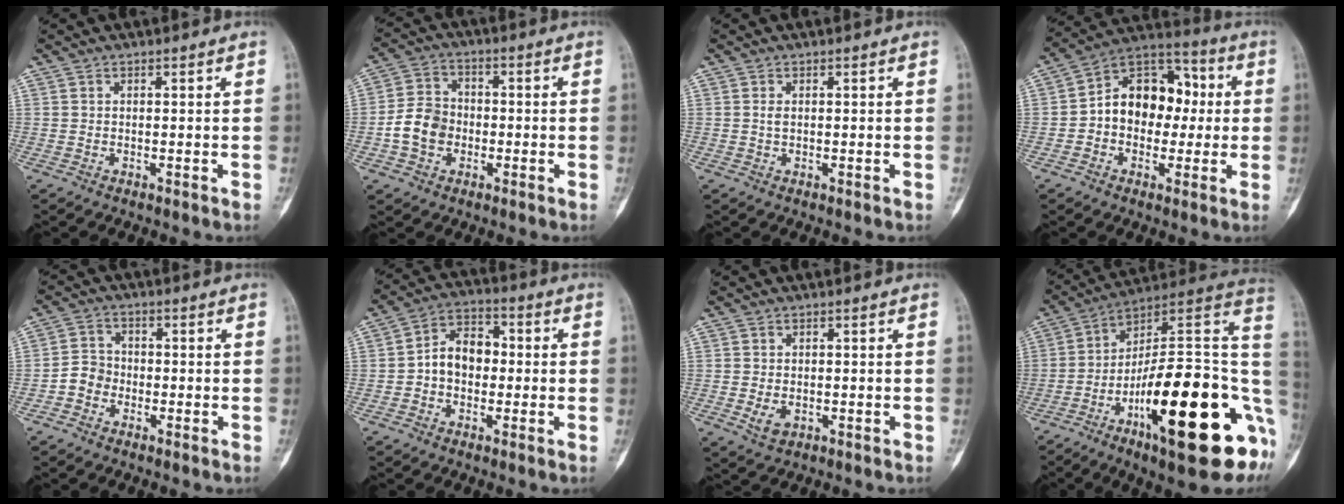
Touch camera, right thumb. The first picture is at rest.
{"total": 8.2, "force": [-1.9, 6.6, 4.4], "torque": [-0.067, 0.024, -0.041]}
{"total": 1.0, "force": [0.2, 0.6, 0.8], "torque": [-0.018, 0.001, 0.005]}
{"total": 14.9, "force": [0.4, 10.9, 10.3], "torque": [-0.114, 0.043, -0.005]}
{"total": 4.4, "force": [-1.7, 3.7, 1.5], "torque": [-0.009, 0.017, -0.043]}
{"total": 8.7, "force": [-0.6, 6.4, 5.9], "torque": [-0.077, 0.031, -0.022]}
{"total": 3.2, "force": [-0.7, 2.2, 2.1], "torque": [-0.037, -0.001, -0.004]}
{"total": 29.4, "force": [-7.9, 9.0, 26.9], "torque": [-0.334, 0.046, -0.114]}